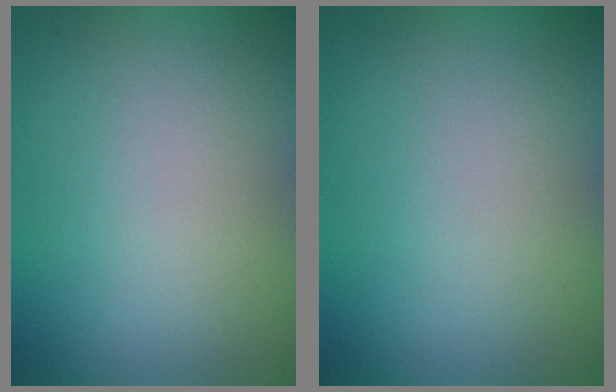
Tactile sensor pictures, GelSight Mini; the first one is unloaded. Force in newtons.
{"total": 0.0}